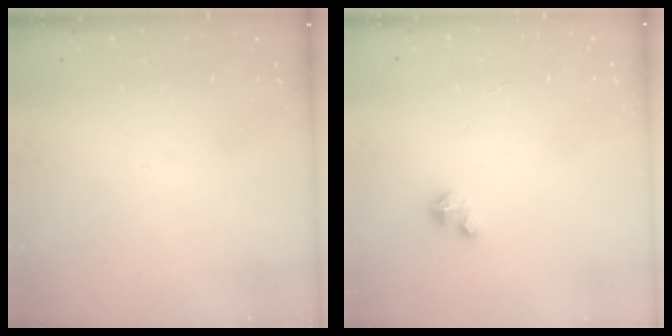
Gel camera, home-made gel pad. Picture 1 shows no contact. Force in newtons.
{"total": 1.7, "press": 1.7, "slide": 0.4}